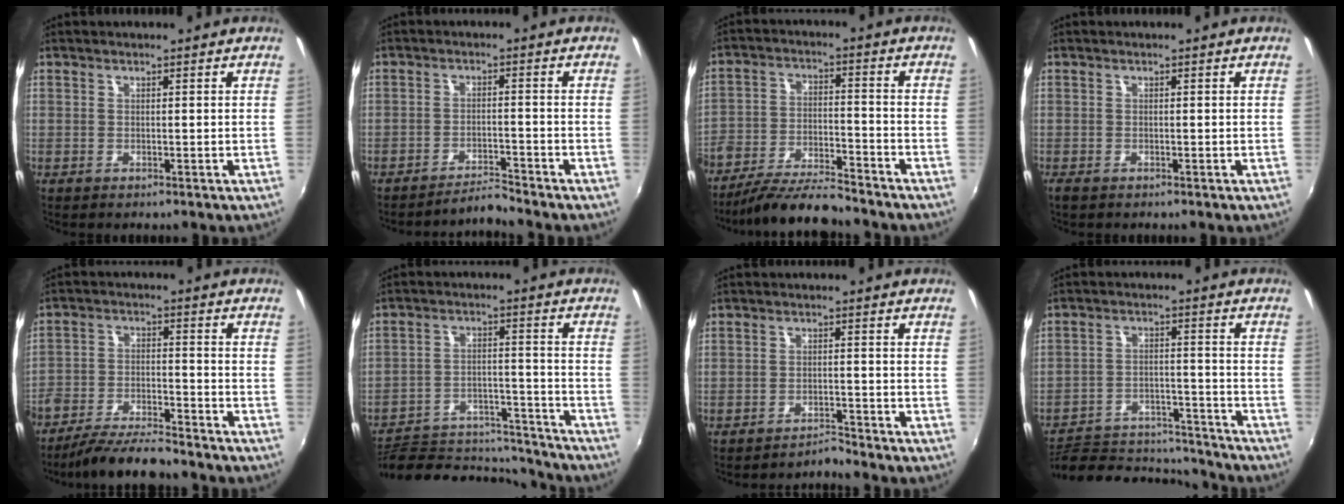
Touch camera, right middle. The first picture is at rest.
{"total": 3.7, "force": [-3.6, -0.9, -0.2], "torque": [-0.011, 0.004, -0.062]}
{"total": 13.9, "force": [-12.0, 2.6, 6.4], "torque": [-0.139, -0.024, -0.209]}
{"total": 1.2, "force": [-0.9, 0.6, 0.5], "torque": [-0.013, -0.004, -0.016]}
{"total": 11.6, "force": [-10.2, 1.8, 5.2], "torque": [-0.120, -0.019, -0.182]}
{"total": 20.3, "force": [-18.7, 5.7, 5.6], "torque": [-0.116, 0.014, -0.261]}
{"total": 2.6, "force": [-2.6, -0.4, -0.4], "torque": [-0.003, 0.001, -0.044]}
{"total": 16.9, "force": [-15.5, 4.8, 4.6], "torque": [-0.096, 0.012, -0.220]}